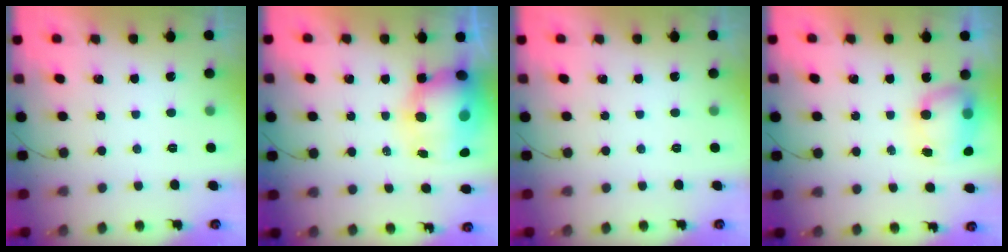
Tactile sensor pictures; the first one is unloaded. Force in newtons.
{"total": 17.1, "press": 15.0, "slide": 8.2}
{"total": 0.0}
{"total": 7.9, "press": 7.7, "slide": 1.9}